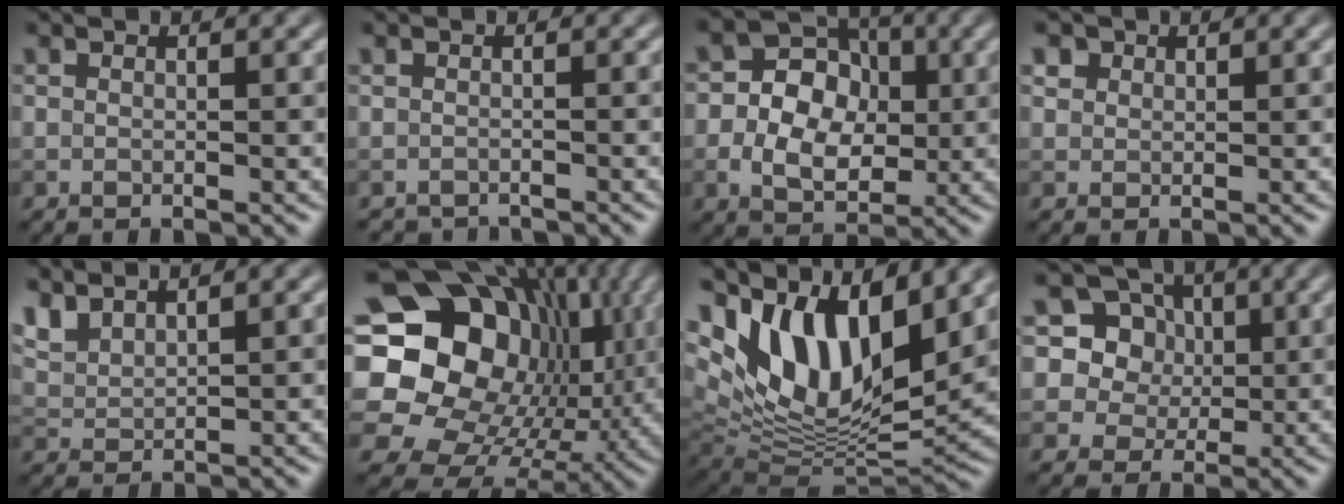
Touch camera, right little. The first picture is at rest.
{"total": 1.8, "force": [-1.7, 0.2, -0.3], "torque": [0.014, -0.007, -0.026]}
{"total": 7.3, "force": [-0.2, 5.9, 4.3], "torque": [-0.059, 0.008, -0.011]}
{"total": 1.5, "force": [0.9, 1.1, 0.3], "torque": [-0.005, -0.004, 0.015]}
{"total": 3.4, "force": [2.8, 1.1, 1.5], "torque": [-0.042, 0.009, 0.063]}
{"total": 21.1, "force": [4.0, 17.3, 11.3], "torque": [-0.219, 0.010, 0.070]}
{"total": 12.4, "force": [5.6, 5.9, 9.4], "torque": [-0.170, -0.003, 0.105]}
{"total": 9.8, "force": [4.1, 8.1, 3.6], "torque": [-0.093, 0.024, 0.061]}